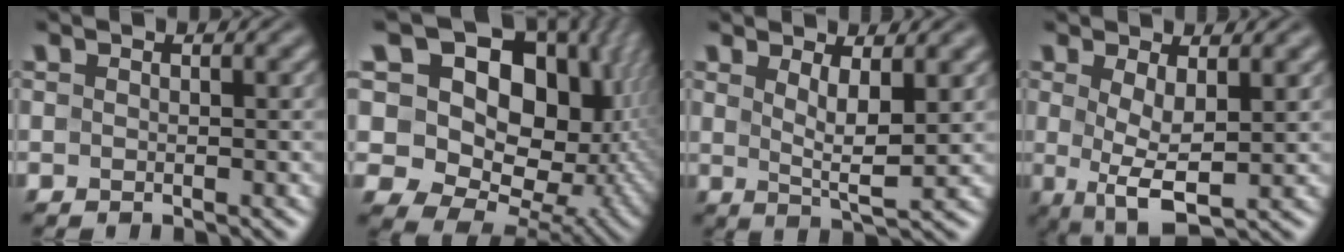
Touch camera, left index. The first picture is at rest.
{"total": 21.3, "force": [6.9, 14.2, 14.3], "torque": [-0.238, 0.038, 0.140]}
{"total": 3.5, "force": [1.4, 0.9, 3.1], "torque": [-0.060, -0.013, 0.029]}
{"total": 4.4, "force": [0.5, 1.4, 4.2], "torque": [-0.080, -0.009, 0.012]}